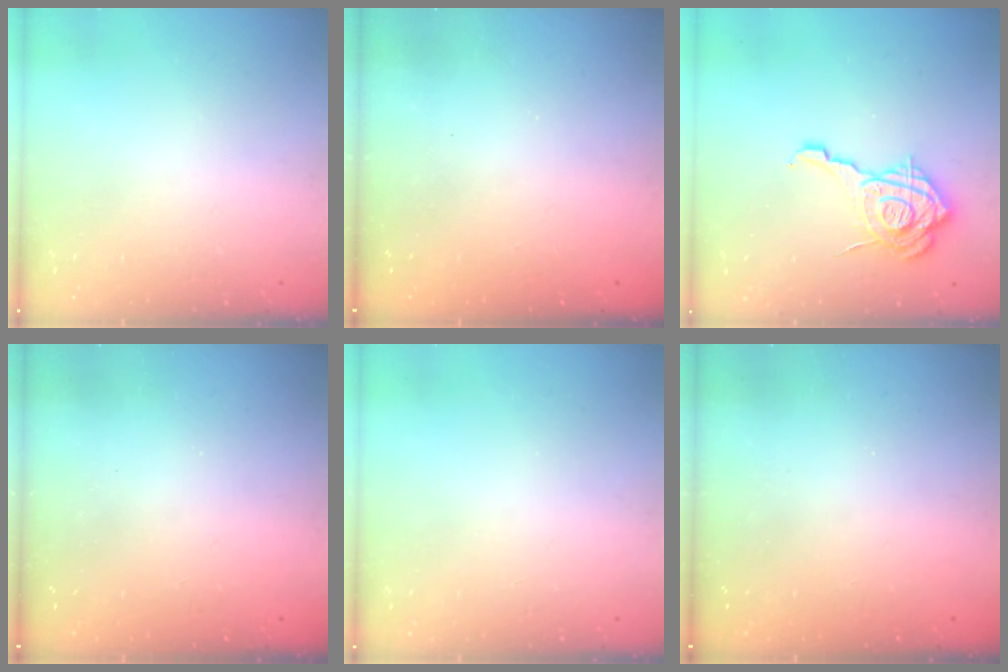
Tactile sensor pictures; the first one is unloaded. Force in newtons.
{"total": 2.6, "press": 2.4, "slide": 0.8}
{"total": 18.2, "press": 18.1, "slide": 2.0}
{"total": 2.3, "press": 2.2, "slide": 0.7}
{"total": 0.0}
{"total": 2.3, "press": 2.2, "slide": 0.8}